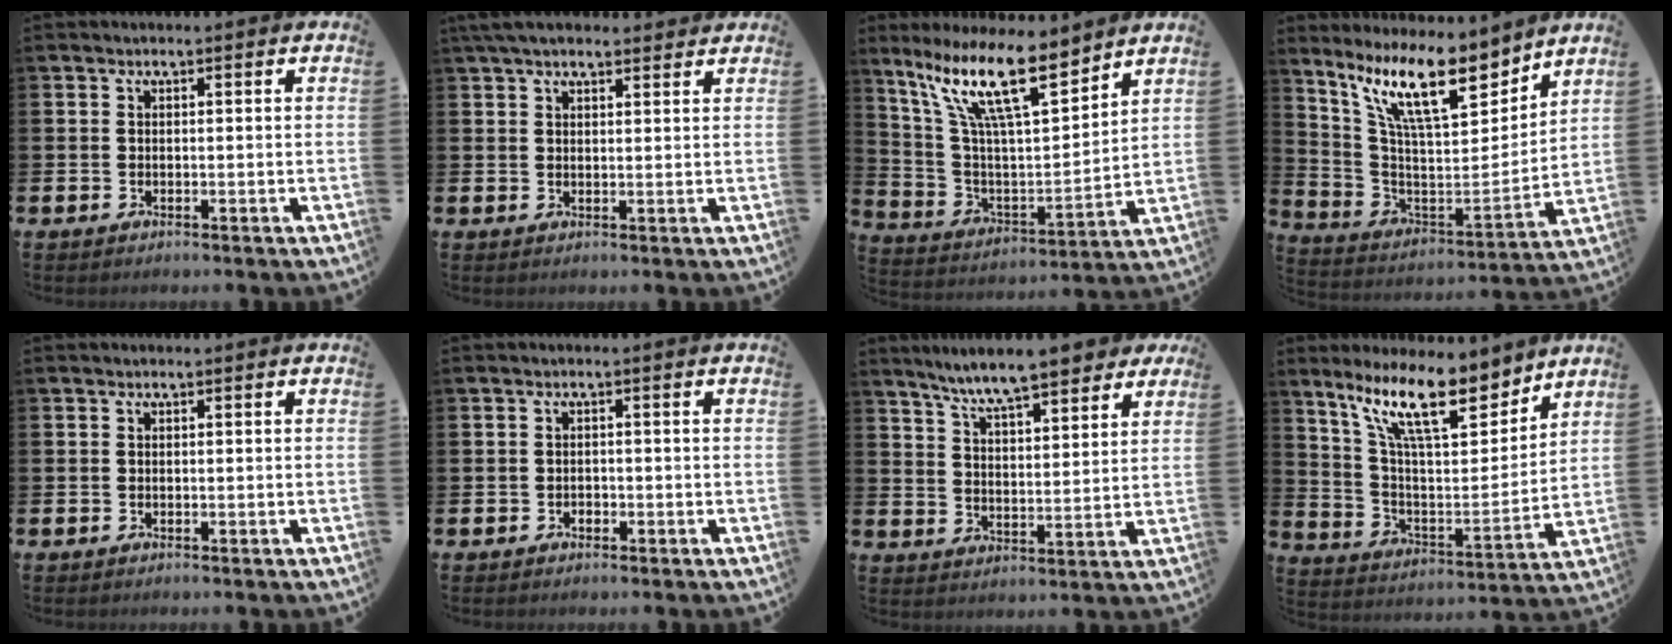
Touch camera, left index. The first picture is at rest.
{"total": 4.2, "force": [3.6, 1.2, 1.7], "torque": [-0.037, -0.008, 0.066]}
{"total": 15.1, "force": [10.4, 4.2, 10.1], "torque": [-0.218, -0.045, 0.183]}
{"total": 13.5, "force": [9.8, 3.4, 8.6], "torque": [-0.194, -0.053, 0.169]}
{"total": 0.0}
{"total": 0.9, "force": [-0.6, 0.7, 0.0], "torque": [-0.002, 0.003, -0.013]}
{"total": 8.4, "force": [7.7, 1.2, 3.1], "torque": [-0.083, -0.041, 0.134]}
{"total": 13.5, "force": [10.0, 4.0, 8.2], "torque": [-0.177, -0.044, 0.176]}